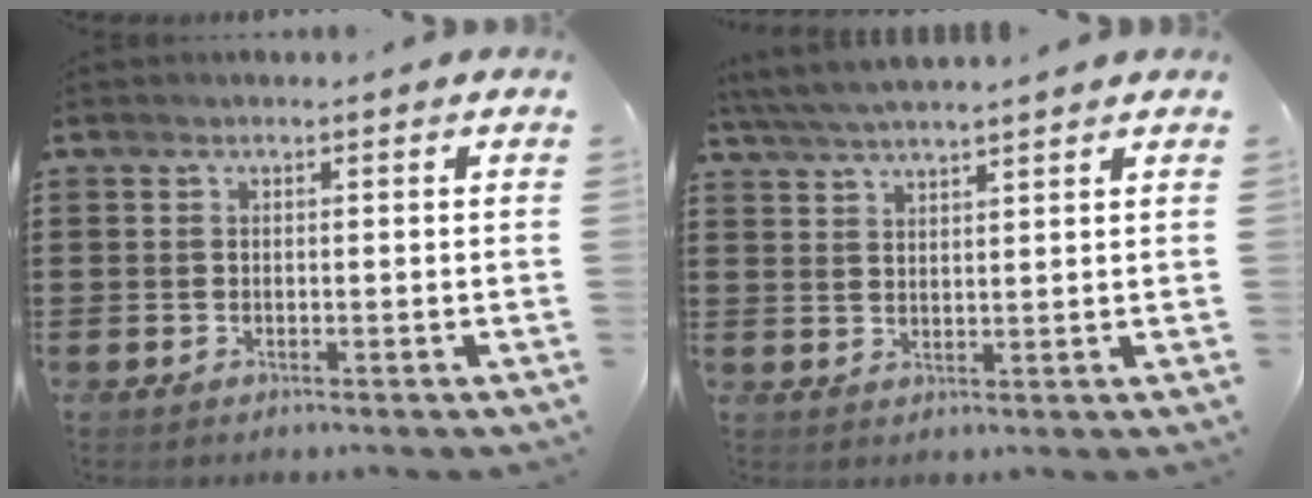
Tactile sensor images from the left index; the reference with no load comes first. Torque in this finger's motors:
{"motor_torque": [-0.32, 0.26, 0.81, 0.21]}